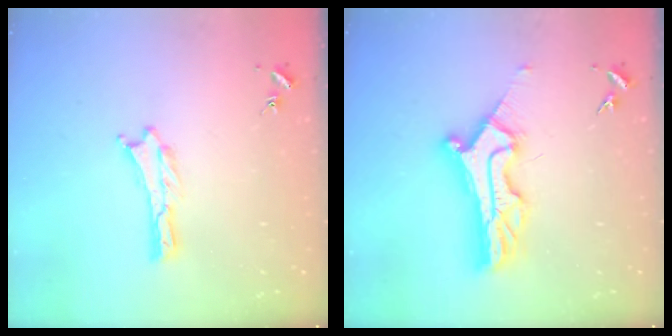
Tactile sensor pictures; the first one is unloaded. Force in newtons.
{"total": 11.4, "press": 11.3, "slide": 1.2}